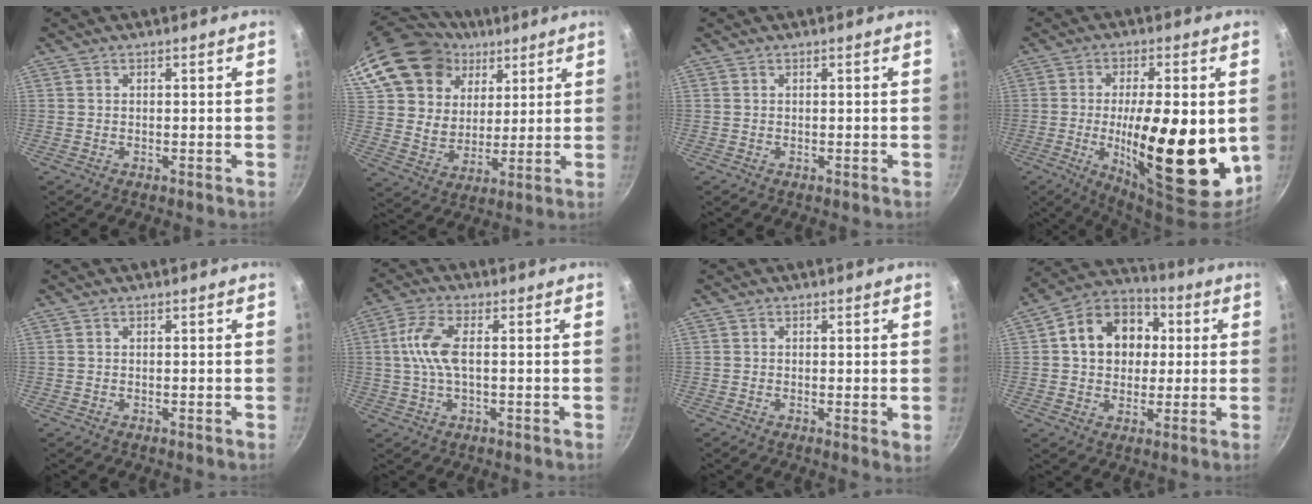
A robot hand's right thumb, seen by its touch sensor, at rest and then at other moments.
{"total": 24.9, "force": [12.1, 18.4, 11.6], "torque": [-0.222, 0.012, 0.228]}
{"total": 0.0}
{"total": 22.5, "force": [-2.1, 7.9, 20.9], "torque": [-0.298, -0.013, -0.026]}
{"total": 0.0}
{"total": 7.5, "force": [0.3, 3.1, 6.9], "torque": [-0.151, 0.014, -0.002]}
{"total": 1.8, "force": [0.0, 0.5, 1.7], "torque": [-0.024, -0.006, -0.003]}
{"total": 14.4, "force": [2.4, 11.4, 8.4], "torque": [-0.104, 0.024, 0.023]}